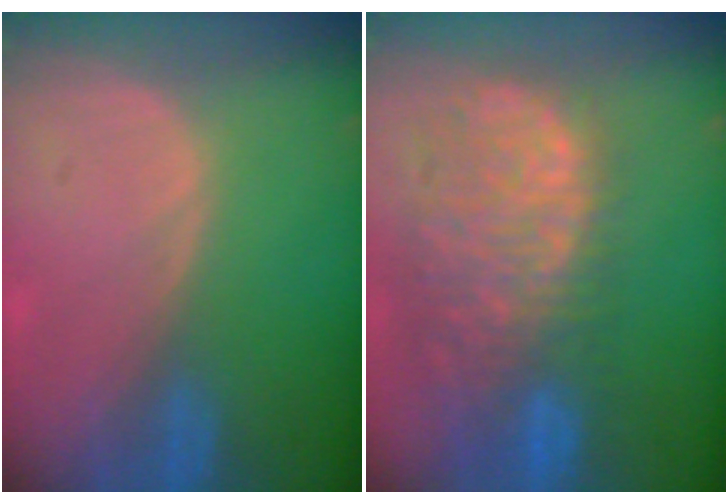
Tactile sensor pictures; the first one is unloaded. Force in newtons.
{"total": 13.1, "press": 10.9, "slide": 7.3}